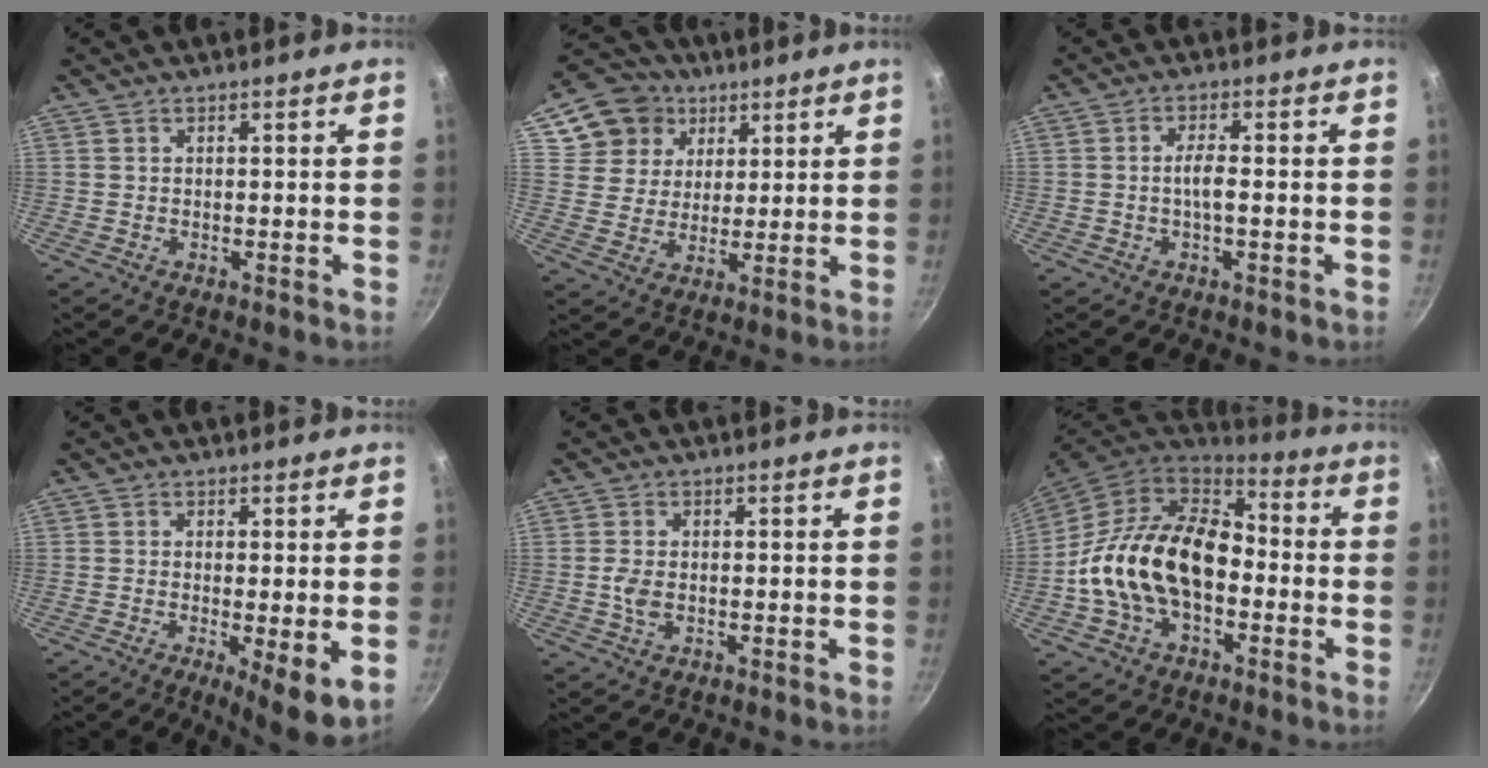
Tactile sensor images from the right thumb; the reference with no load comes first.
{"total": 11.8, "force": [5.8, 9.7, 3.3], "torque": [-0.034, -0.003, 0.097]}
{"total": 3.2, "force": [-0.6, 0.9, 3.0], "torque": [-0.061, 0.008, -0.014]}
{"total": 7.5, "force": [-1.2, 1.6, 7.3], "torque": [-0.102, -0.018, -0.013]}
{"total": 2.9, "force": [-0.3, 1.8, 2.3], "torque": [-0.049, 0.001, -0.007]}
{"total": 20.7, "force": [-2.8, 13.6, 15.4], "torque": [-0.252, 0.045, -0.060]}